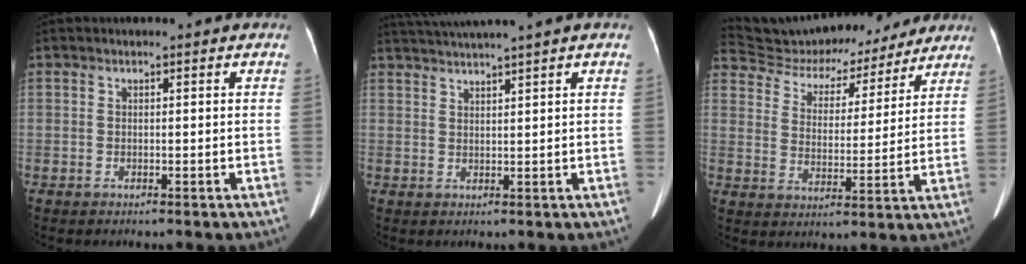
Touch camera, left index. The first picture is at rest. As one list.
[{"total": 6.2, "force": [5.4, -1.9, 2.4], "torque": [-0.040, 0.018, 0.090]}, {"total": 20.4, "force": [18.8, 6.6, 4.5], "torque": [-0.085, 0.022, 0.267]}]